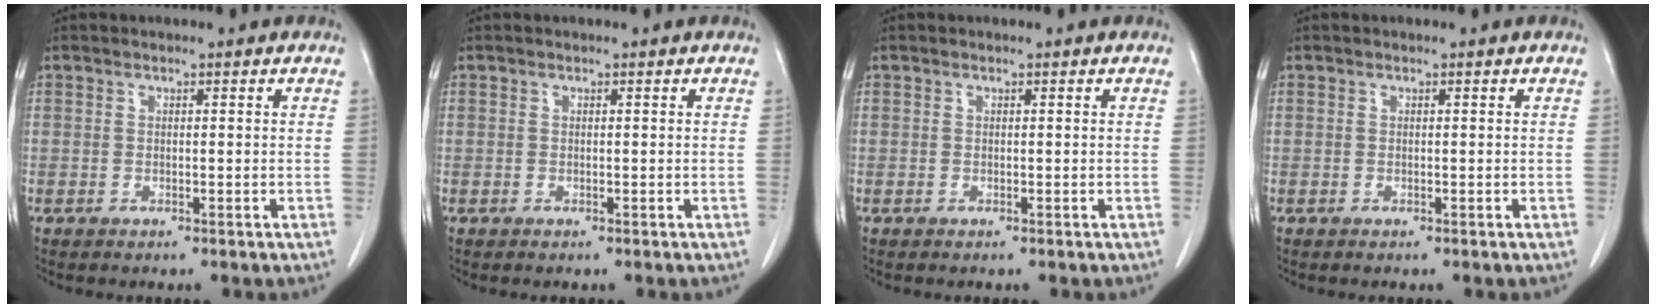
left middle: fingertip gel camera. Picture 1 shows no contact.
{"total": 0.0}
{"total": 0.0}
{"total": 0.0}